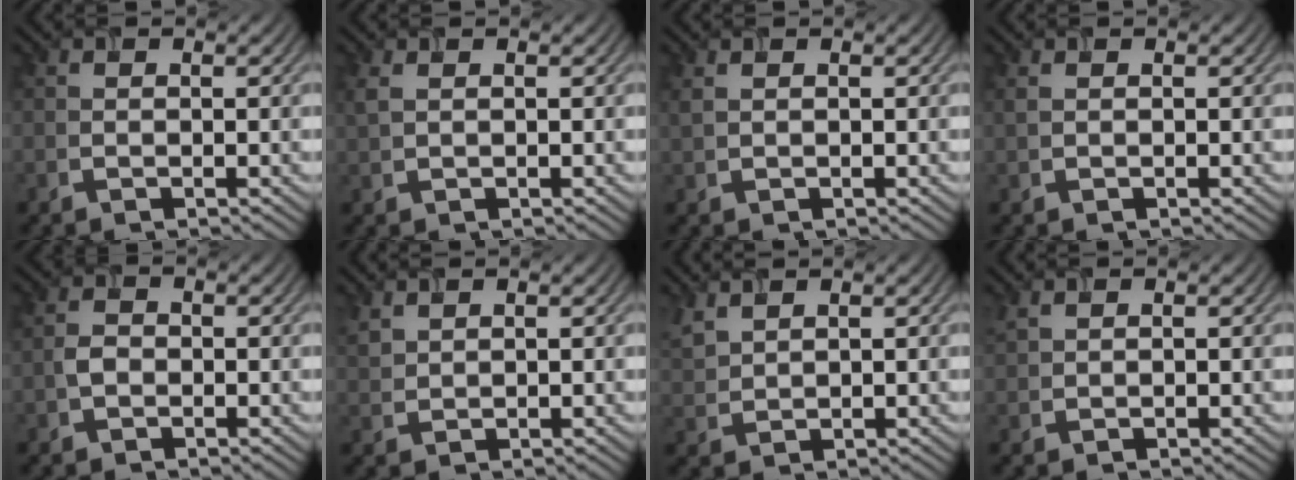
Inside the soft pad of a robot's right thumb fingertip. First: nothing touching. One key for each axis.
{"total": 1.4, "fx": 0.7, "fy": 0.7, "fz": 1.0, "tx": -0.032, "ty": 0.002, "tz": 0.017}
{"total": 0.8, "fx": 0.6, "fy": 0.3, "fz": 0.5, "tx": -0.021, "ty": 0.000, "tz": 0.015}
{"total": 0.6, "fx": 0.3, "fy": 0.2, "fz": 0.4, "tx": -0.015, "ty": 0.001, "tz": 0.008}
{"total": 1.7, "fx": -0.5, "fy": 1.3, "fz": 1.0, "tx": -0.024, "ty": 0.001, "tz": -0.015}
{"total": 2.0, "fx": 1.5, "fy": 0.9, "fz": 0.9, "tx": -0.030, "ty": 0.003, "tz": 0.040}
{"total": 3.2, "fx": 2.5, "fy": 1.1, "fz": 1.7, "tx": -0.052, "ty": 0.007, "tz": 0.059}
{"total": 1.3, "fx": 1.1, "fy": 0.3, "fz": 0.7, "tx": -0.025, "ty": 0.005, "tz": 0.028}